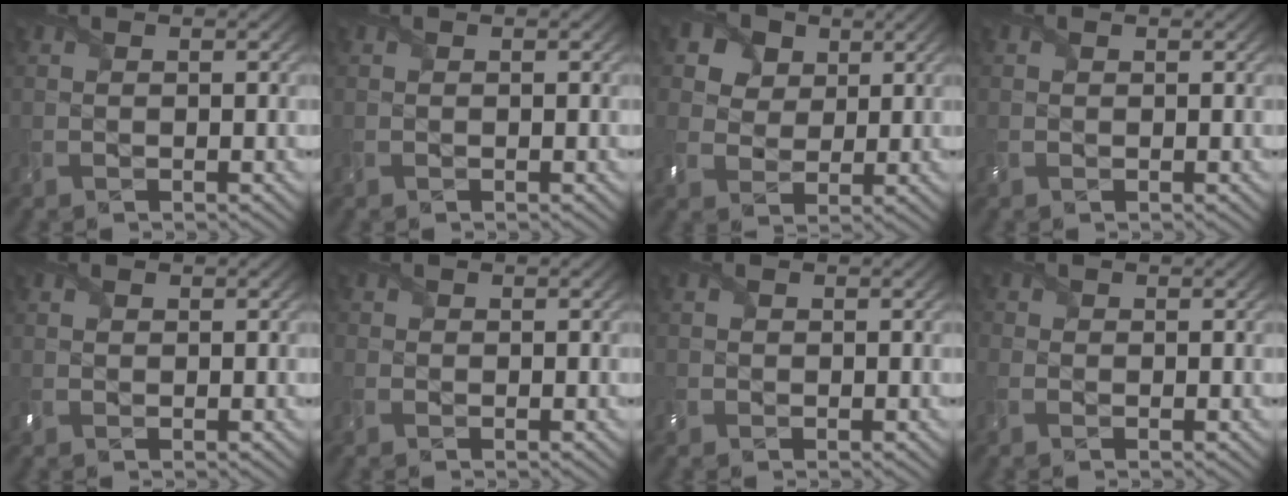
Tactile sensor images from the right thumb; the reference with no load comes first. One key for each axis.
{"total": 0.0}
{"total": 7.1, "fx": 3.9, "fy": 5.3, "fz": 2.7, "tx": -0.104, "ty": -0.001, "tz": 0.068}
{"total": 0.6, "fx": 0.1, "fy": 0.5, "fz": 0.3, "tx": -0.010, "ty": -0.001, "tz": 0.000}
{"total": 1.0, "fx": 0.3, "fy": 0.7, "fz": 0.5, "tx": -0.017, "ty": 0.000, "tz": 0.005}
{"total": 1.0, "fx": -0.2, "fy": 1.0, "fz": 0.2, "tx": 0.000, "ty": -0.006, "tz": -0.007}
{"total": 0.9, "fx": -0.2, "fy": 0.9, "fz": 0.2, "tx": -0.006, "ty": -0.004, "tz": -0.005}
{"total": 1.4, "fx": -0.3, "fy": 1.3, "fz": 0.4, "tx": -0.011, "ty": -0.005, "tz": -0.009}